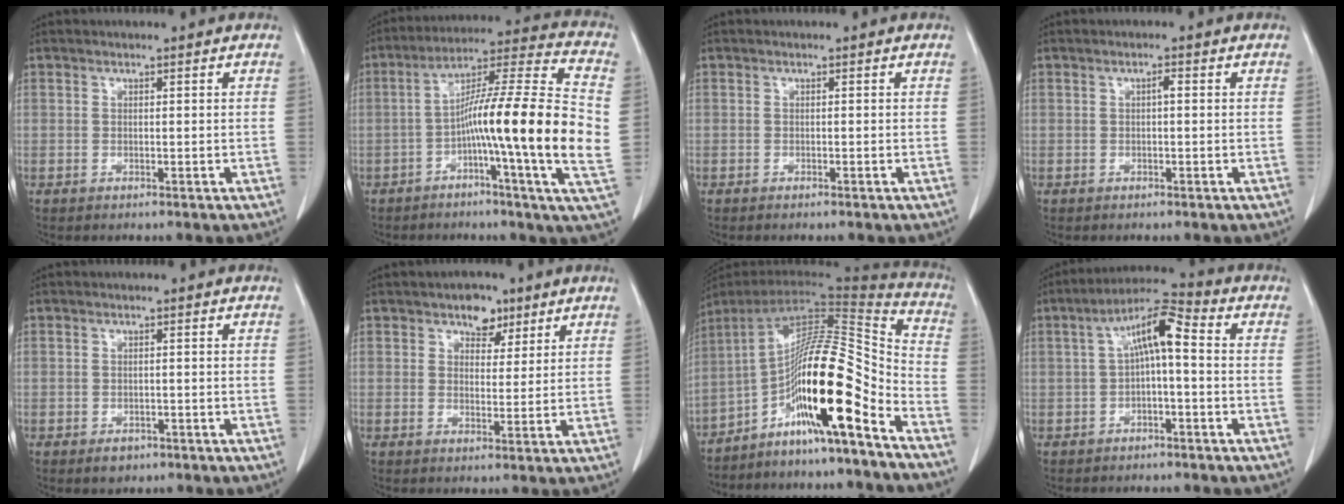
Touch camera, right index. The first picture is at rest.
{"total": 19.6, "force": [-2.3, -0.2, 19.5], "torque": [-0.301, 0.013, -0.050]}
{"total": 0.0}
{"total": 0.9, "force": [0.1, 0.2, 0.9], "torque": [-0.014, 0.003, 0.000]}
{"total": 1.9, "force": [-1.1, 1.4, 0.7], "torque": [-0.008, 0.002, -0.009]}
{"total": 4.5, "force": [2.8, 2.8, 2.1], "torque": [-0.020, 0.006, 0.042]}
{"total": 17.9, "force": [-9.4, 0.0, 15.3], "torque": [-0.253, 0.017, -0.164]}
{"total": 7.9, "force": [0.6, 1.8, 7.7], "torque": [-0.138, 0.035, 0.004]}